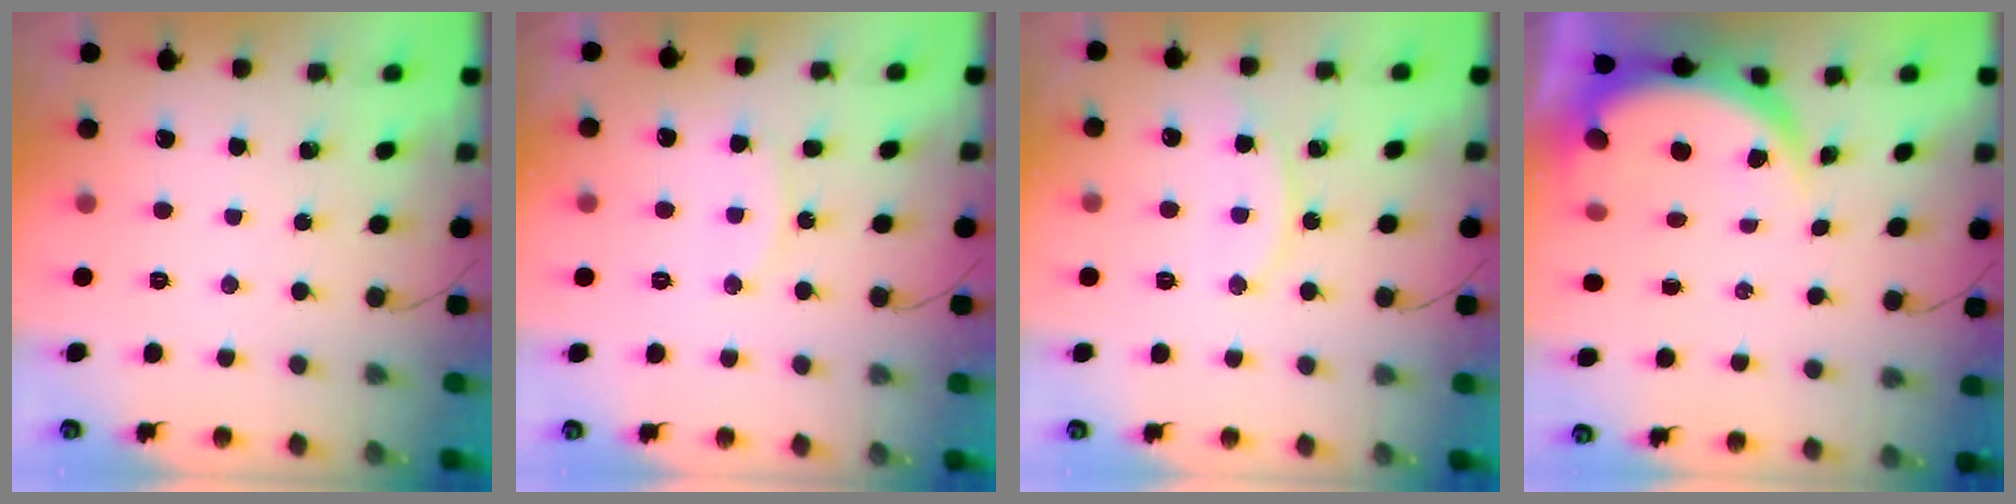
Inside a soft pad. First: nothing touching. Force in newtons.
{"total": 8.9, "press": 8.9, "slide": 0.7}
{"total": 10.8, "press": 10.8, "slide": 0.8}
{"total": 6.4, "press": 6.1, "slide": 1.6}